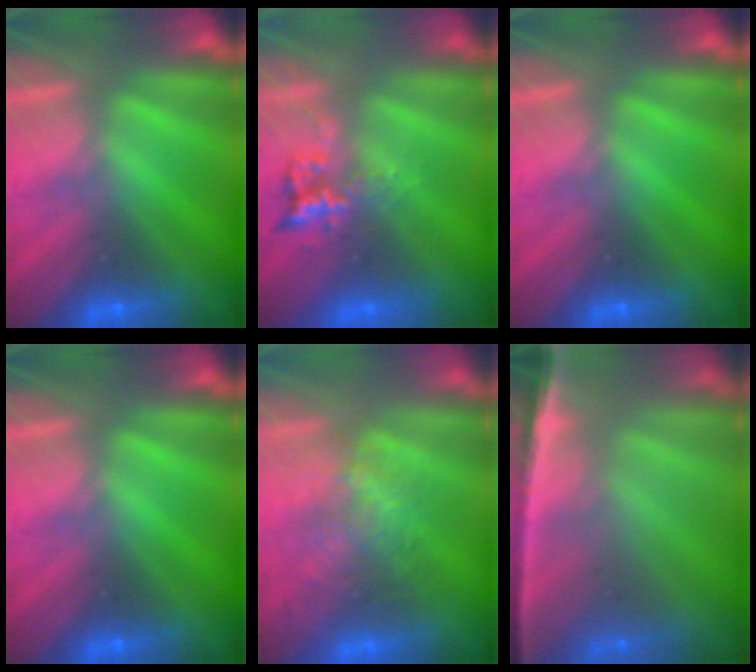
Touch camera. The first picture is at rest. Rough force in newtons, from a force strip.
{"total": 2.4}
{"total": 0.0}
{"total": 0.0}
{"total": 3.2}
{"total": 7.4}